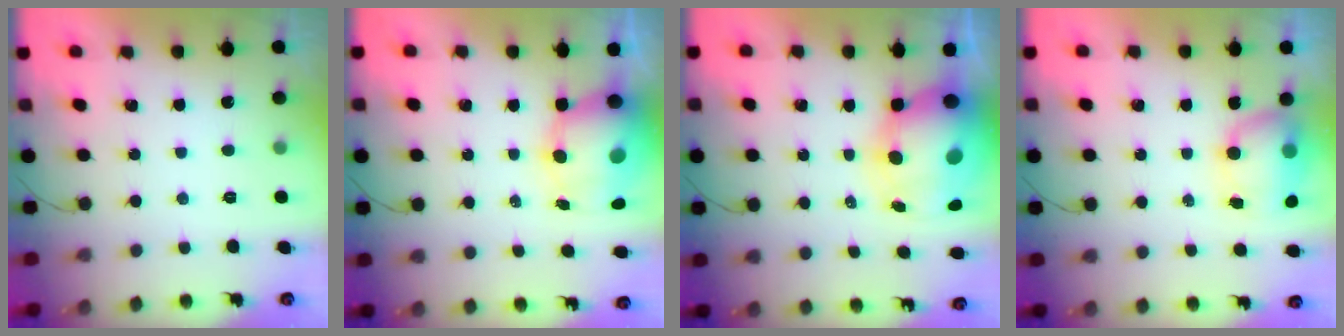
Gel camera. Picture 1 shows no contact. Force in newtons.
{"total": 11.4, "press": 11.0, "slide": 3.0}
{"total": 15.5, "press": 15.0, "slide": 4.1}
{"total": 8.4, "press": 8.1, "slide": 2.3}